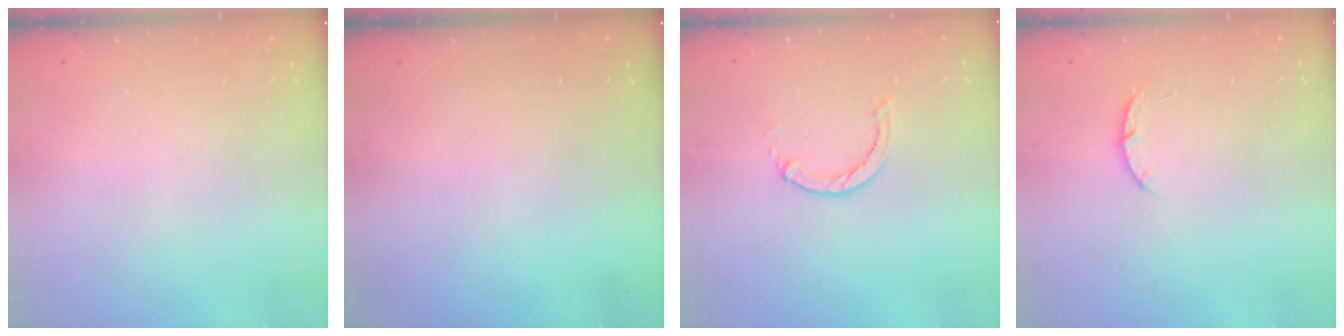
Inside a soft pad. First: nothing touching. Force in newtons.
{"total": 0.0}
{"total": 1.0, "press": 0.9, "slide": 0.3}
{"total": 3.0, "press": 2.9, "slide": 0.5}